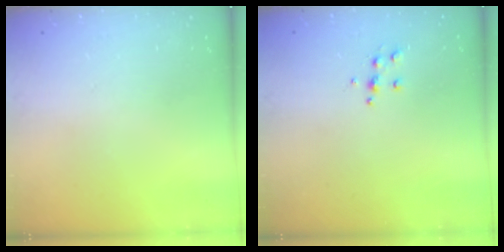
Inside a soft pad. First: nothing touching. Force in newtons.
{"total": 5.2, "press": 5.0, "slide": 1.1}